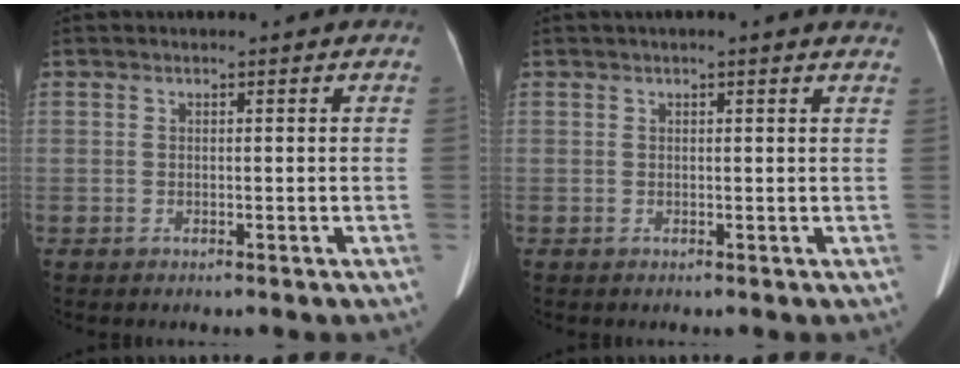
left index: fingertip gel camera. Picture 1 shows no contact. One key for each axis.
{"total": 3.7, "fx": 3.0, "fy": 0.1, "fz": 2.1, "tx": -0.025, "ty": 0.017, "tz": 0.026}